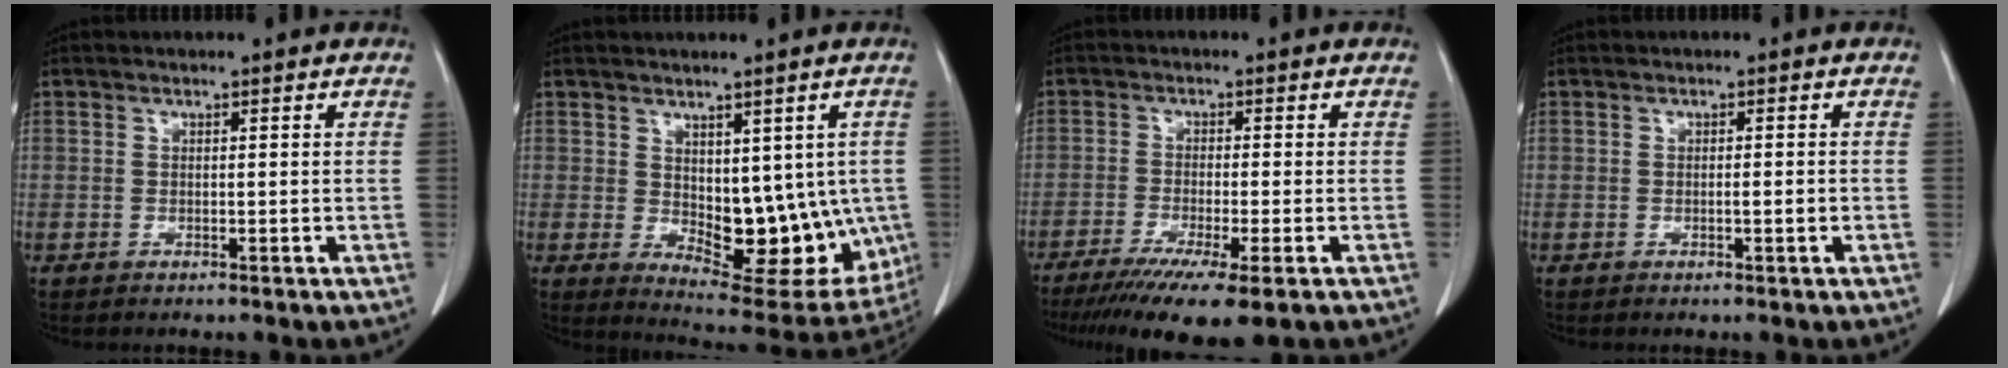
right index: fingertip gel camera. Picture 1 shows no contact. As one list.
[{"total": 14.4, "force": [-0.9, 7.4, 12.4], "torque": [-0.152, -0.011, 0.010]}, {"total": 11.6, "force": [-7.9, 0.9, 8.5], "torque": [-0.131, -0.031, -0.124]}, {"total": 1.2, "force": [-0.2, 0.1, 1.1], "torque": [-0.018, -0.001, -0.002]}]